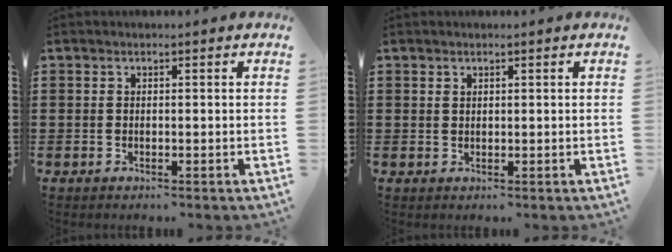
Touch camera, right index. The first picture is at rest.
{"total": 0.7, "force": [0.5, 0.5, 0.2], "torque": [-0.005, 0.002, 0.010]}